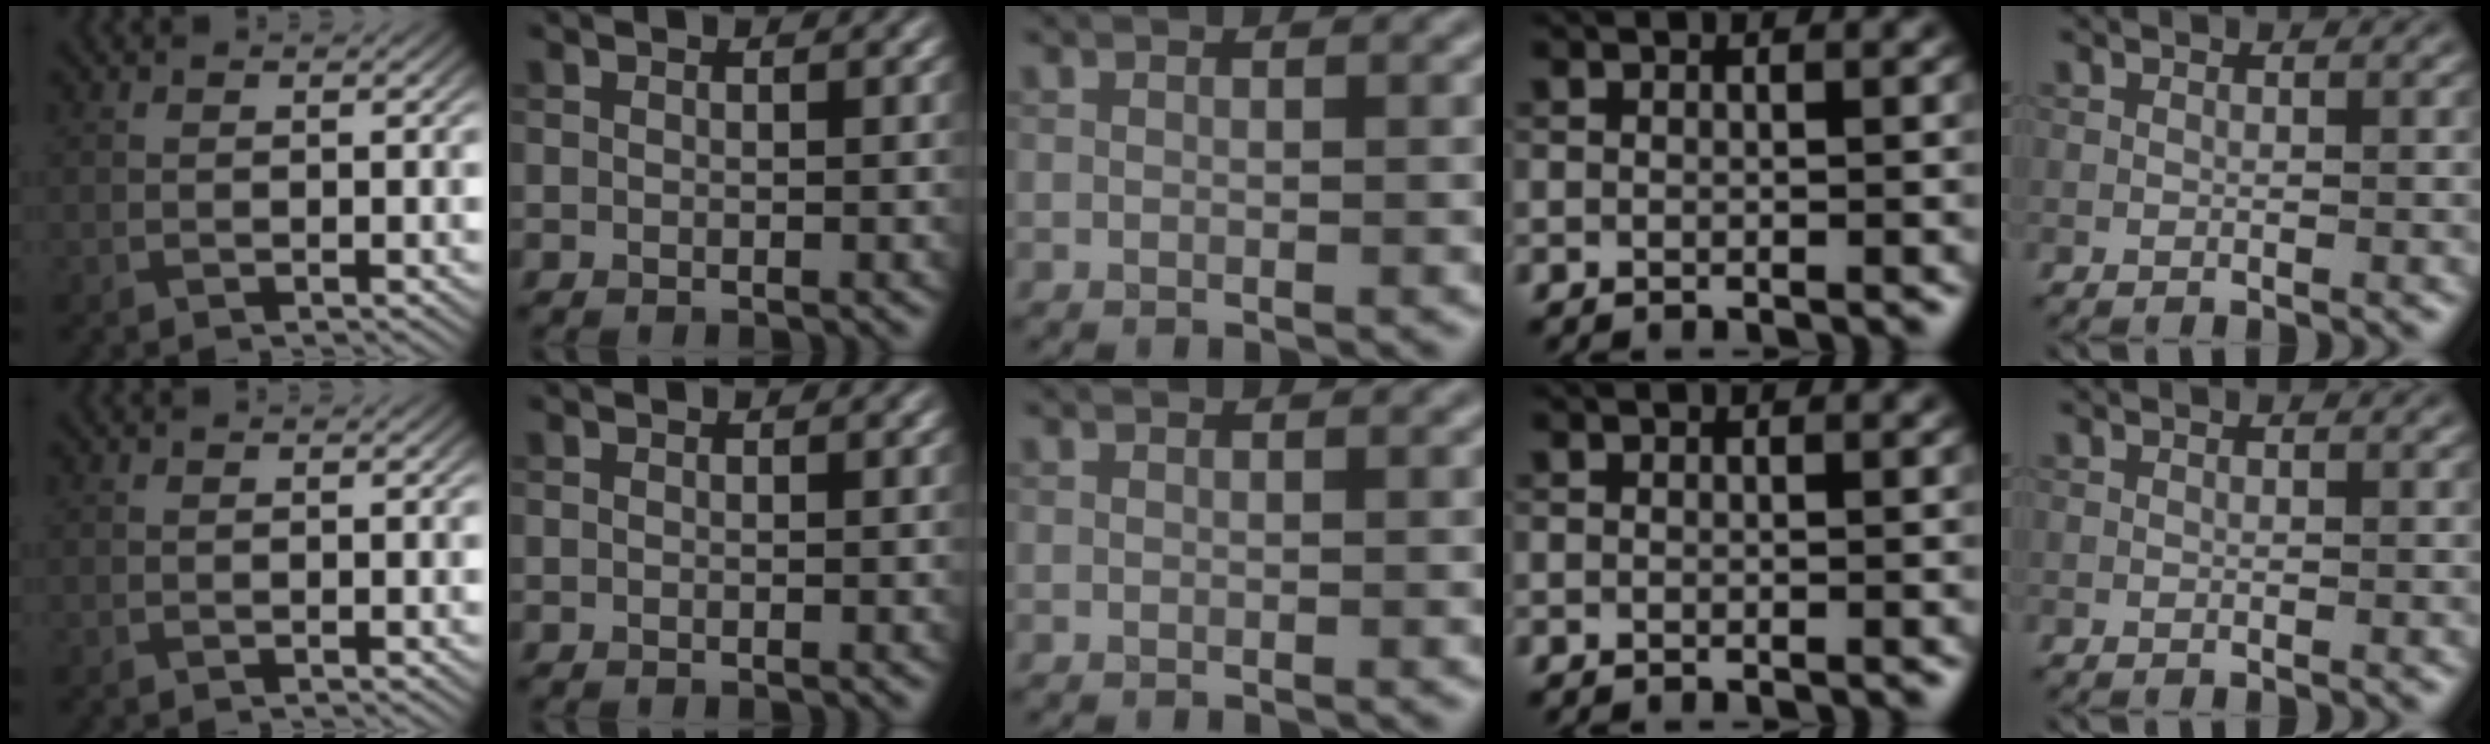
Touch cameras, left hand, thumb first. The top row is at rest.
{}